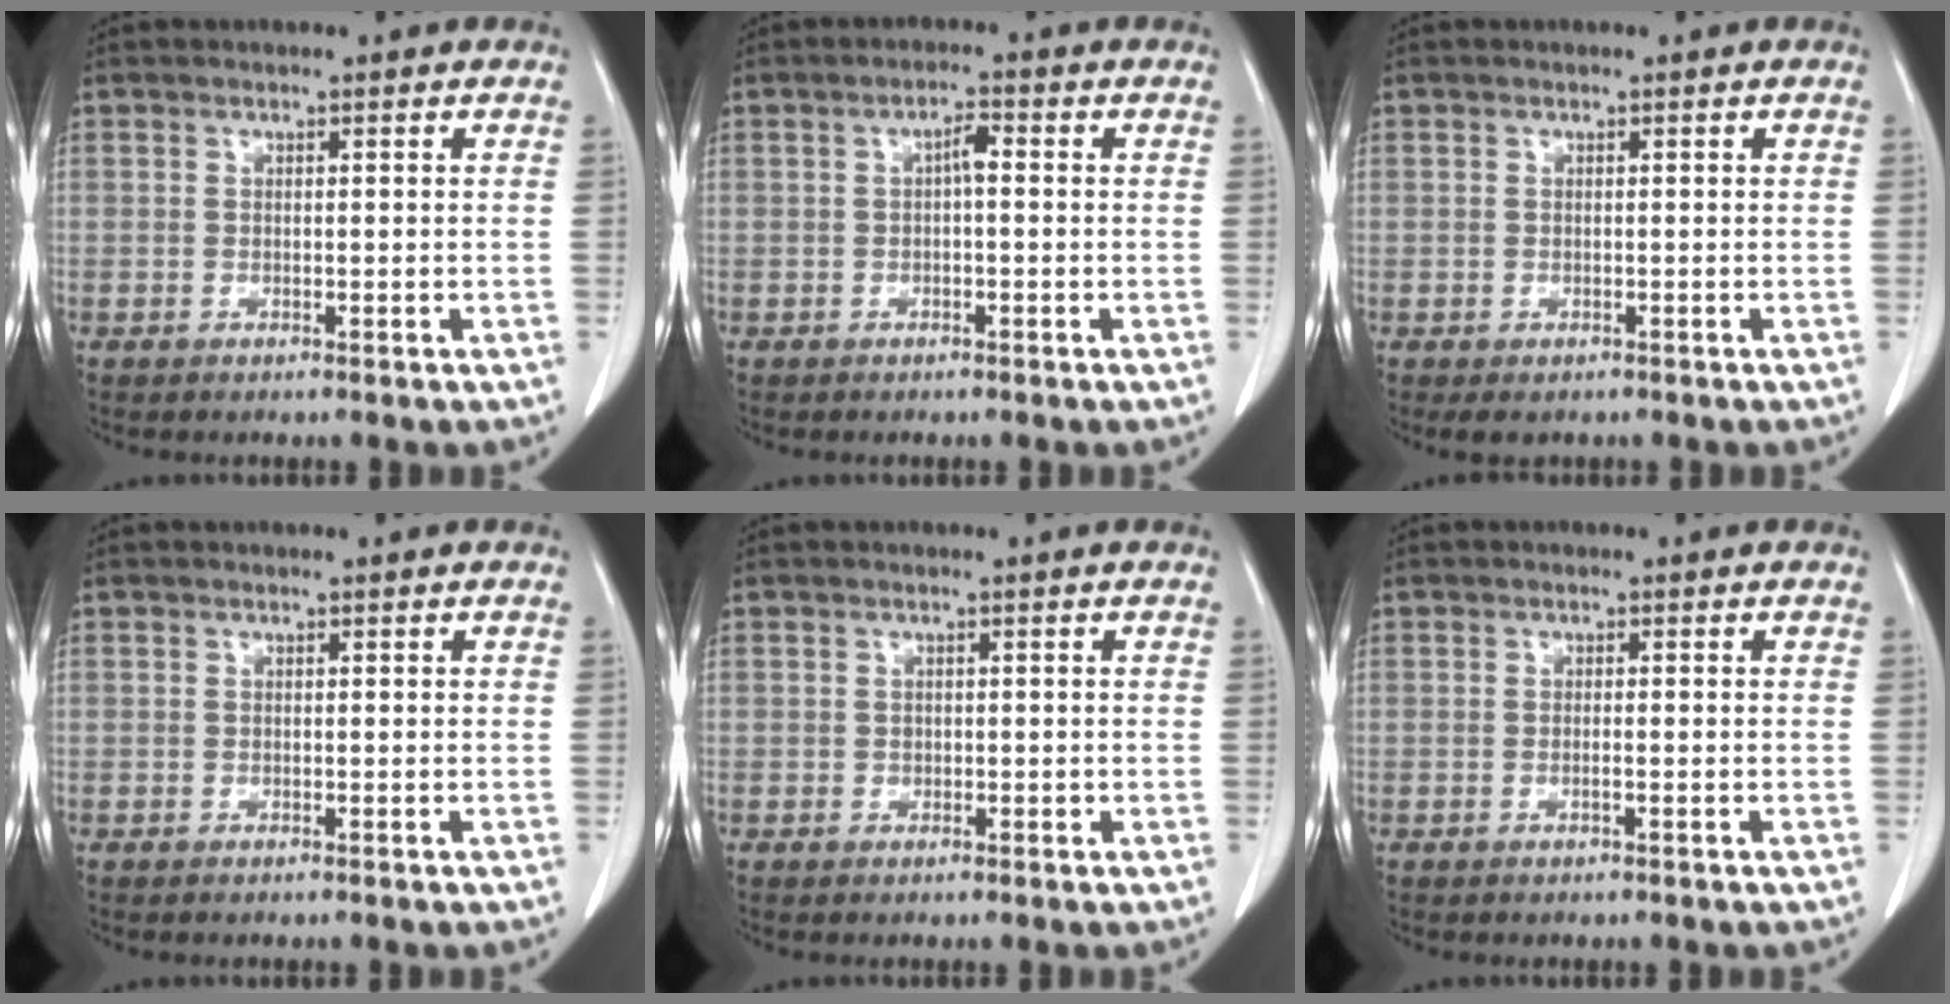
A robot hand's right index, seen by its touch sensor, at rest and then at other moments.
{"total": 2.1, "force": [0.0, 0.5, 2.1], "torque": [-0.035, 0.005, 0.000]}
{"total": 1.7, "force": [-1.0, 1.3, 0.6], "torque": [-0.007, 0.002, -0.006]}
{"total": 0.0}
{"total": 0.6, "force": [0.0, 0.5, 0.2], "torque": [0.000, 0.003, 0.003]}
{"total": 0.7, "force": [-0.2, 0.0, 0.7], "torque": [-0.012, 0.002, -0.001]}